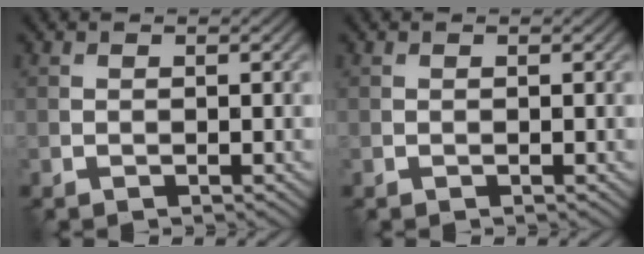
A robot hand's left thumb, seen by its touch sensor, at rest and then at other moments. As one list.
[{"total": 0.0}]